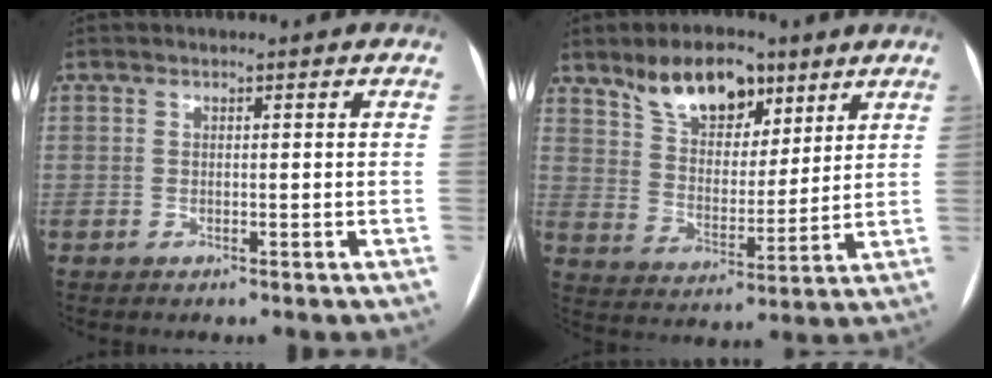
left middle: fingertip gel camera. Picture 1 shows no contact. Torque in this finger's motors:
{"motor_torque": [0.95, -0.76, 0.19, 0.10]}